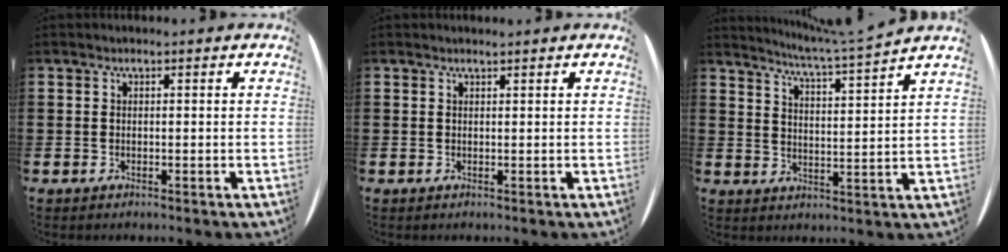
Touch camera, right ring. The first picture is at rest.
{"total": 0.6, "force": [0.6, -0.1, 0.0], "torque": [0.001, 0.000, 0.011]}
{"total": 4.6, "force": [4.3, -1.2, 1.0], "torque": [-0.036, -0.034, 0.071]}